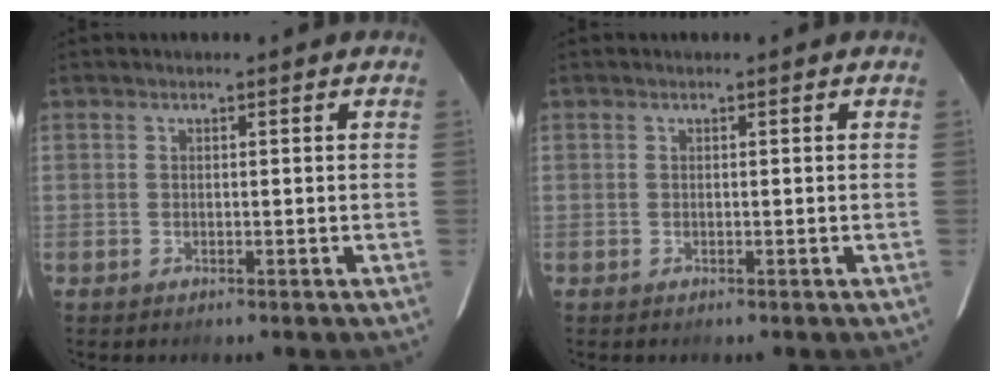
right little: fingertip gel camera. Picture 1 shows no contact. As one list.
[{"total": 0.0}]